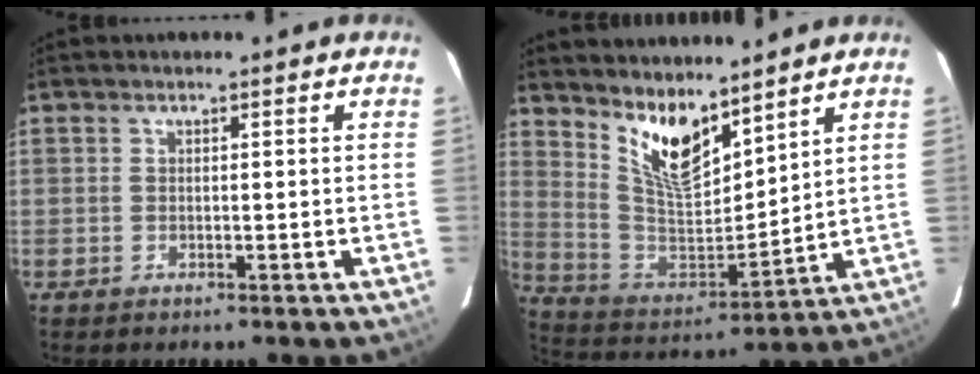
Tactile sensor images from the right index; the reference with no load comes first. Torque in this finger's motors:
{"motor_torque": [0.37, 0.30, 0.38, 0.09]}